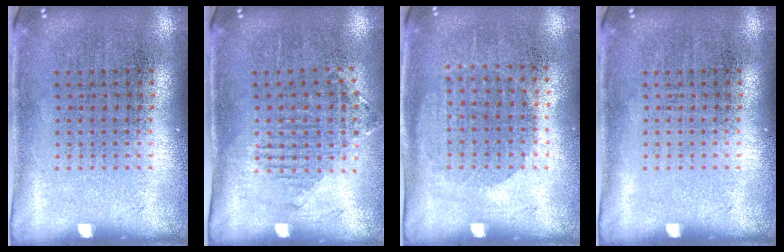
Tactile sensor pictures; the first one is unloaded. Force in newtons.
{"total": 1.1, "press": 0.9, "slide": 0.5}
{"total": 1.0, "press": 0.9, "slide": 0.5}
{"total": 0.0}